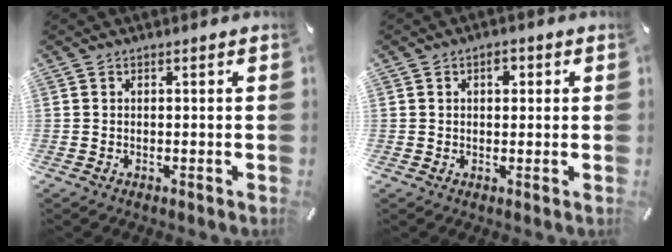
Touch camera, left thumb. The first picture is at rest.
{"total": 2.9, "force": [0.8, 2.1, 1.8], "torque": [-0.006, -0.003, 0.003]}